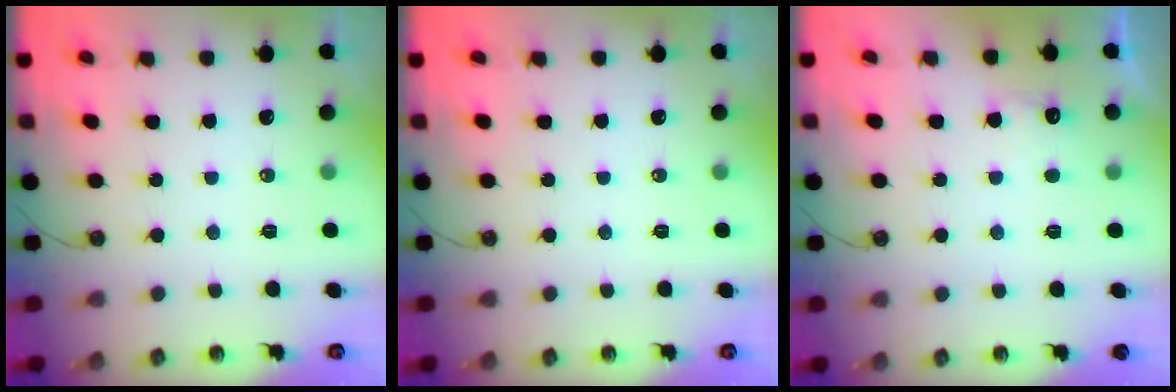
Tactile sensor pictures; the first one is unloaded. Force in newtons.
{"total": 0.0}
{"total": 6.3, "press": 6.1, "slide": 1.4}